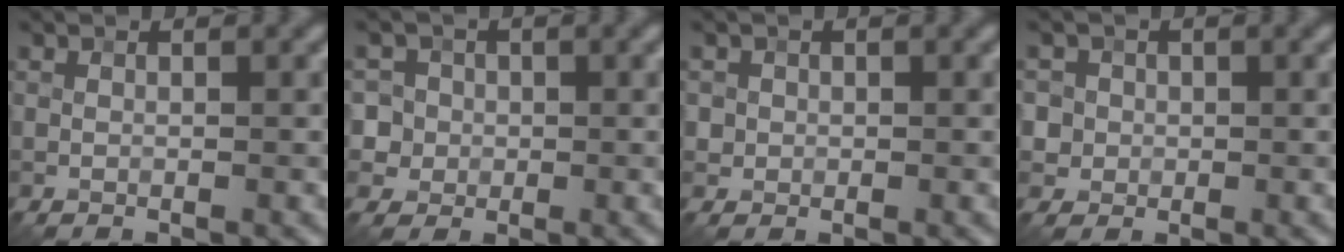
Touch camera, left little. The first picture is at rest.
{"total": 4.4, "force": [0.5, 4.1, 1.3], "torque": [-0.009, 0.032, -0.008]}
{"total": 0.7, "force": [0.0, 0.7, 0.0], "torque": [0.010, -0.005, -0.001]}
{"total": 2.9, "force": [0.6, 2.7, 0.8], "torque": [-0.003, 0.010, 0.004]}